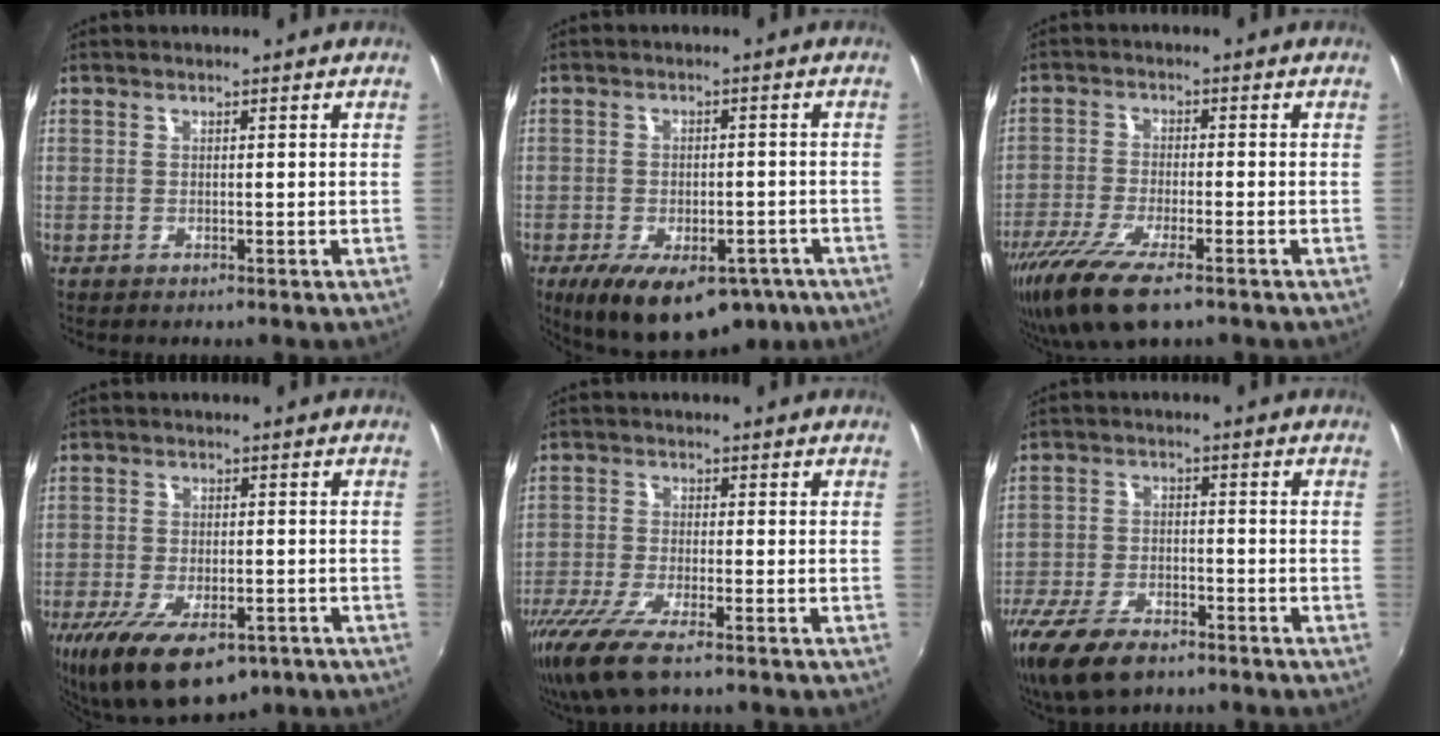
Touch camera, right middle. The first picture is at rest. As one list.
[{"total": 17.2, "force": [-10.7, 8.4, 10.5], "torque": [-0.198, -0.026, -0.147]}, {"total": 11.3, "force": [-7.5, 3.1, 7.8], "torque": [-0.177, -0.037, -0.143]}, {"total": 16.3, "force": [-9.1, 7.7, 11.1], "torque": [-0.226, -0.042, -0.136]}, {"total": 10.2, "force": [-7.1, 2.3, 7.0], "torque": [-0.165, -0.038, -0.136]}, {"total": 14.2, "force": [-9.9, 6.5, 7.9], "torque": [-0.195, -0.040, -0.183]}]